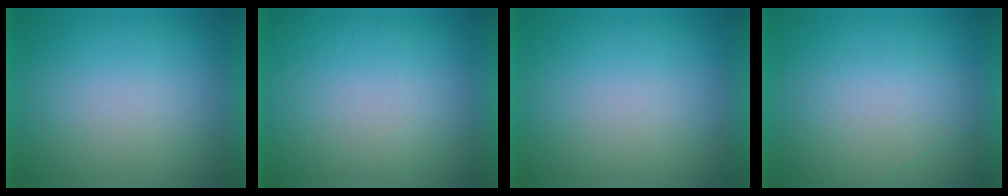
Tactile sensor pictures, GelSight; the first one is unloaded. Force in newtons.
{"total": 1.0}
{"total": 0.0}
{"total": 1.0}